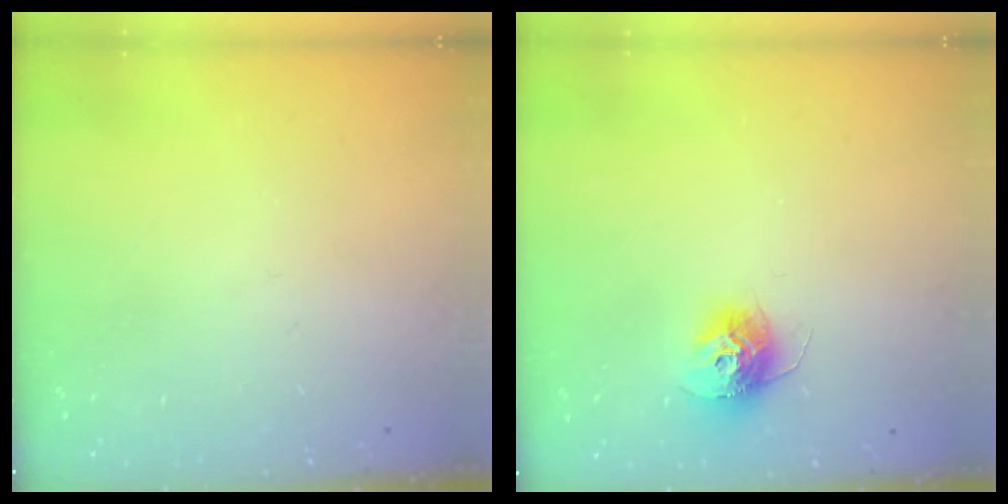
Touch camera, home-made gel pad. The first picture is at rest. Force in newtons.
{"total": 11.5, "press": 11.4, "slide": 0.8}